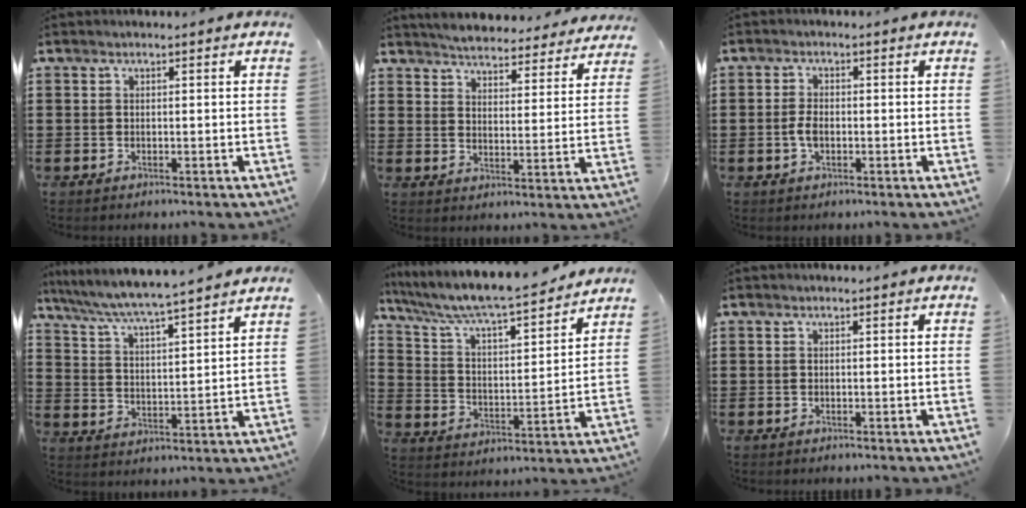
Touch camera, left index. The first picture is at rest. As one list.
[{"total": 4.7, "force": [4.7, 0.1, 0.5], "torque": [-0.033, -0.030, 0.081]}, {"total": 2.7, "force": [-0.4, 1.3, 2.3], "torque": [-0.060, -0.004, -0.012]}, {"total": 5.1, "force": [4.8, -0.7, 1.7], "torque": [-0.057, -0.035, 0.075]}, {"total": 7.0, "force": [6.5, 0.1, 2.7], "torque": [-0.082, -0.047, 0.103]}, {"total": 0.0}]